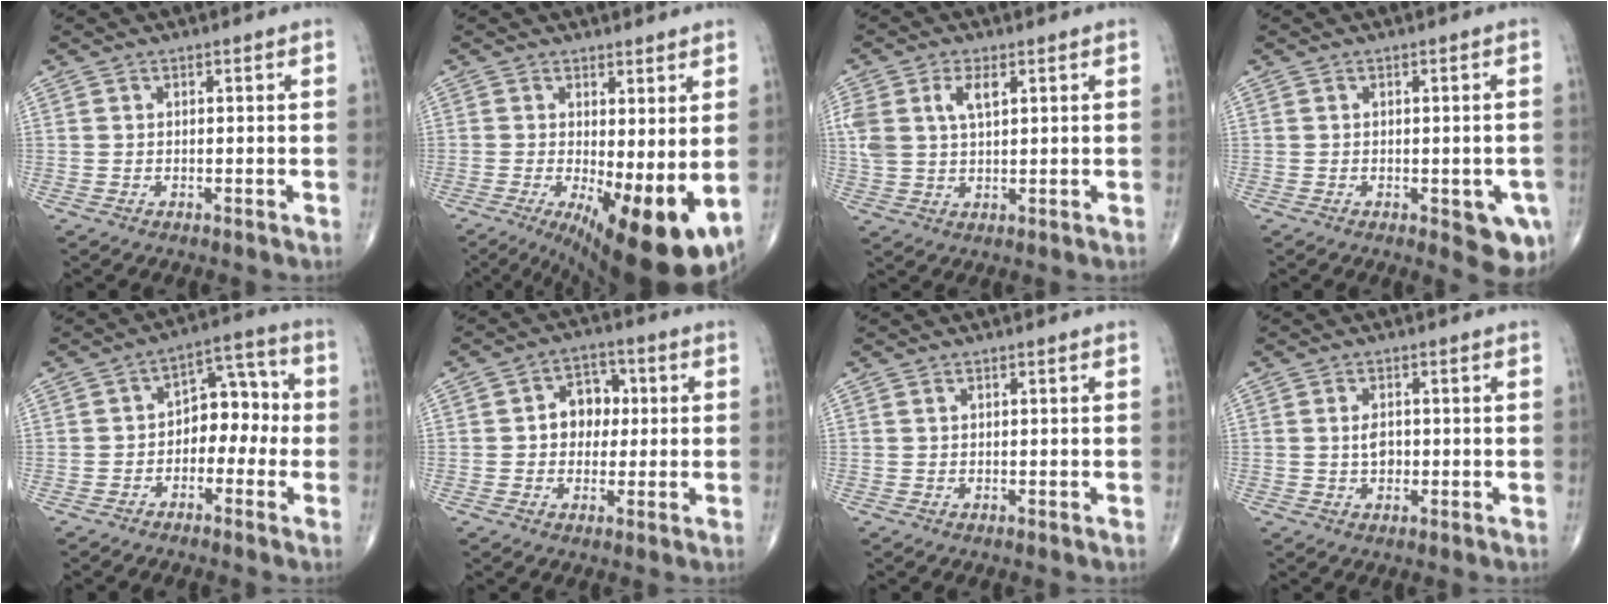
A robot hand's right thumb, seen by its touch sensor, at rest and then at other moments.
{"total": 13.9, "force": [-2.3, 4.7, 12.9], "torque": [-0.186, -0.027, -0.016]}
{"total": 7.0, "force": [2.6, 3.6, 5.5], "torque": [-0.122, 0.004, 0.054]}
{"total": 6.7, "force": [-2.2, 2.7, 5.7], "torque": [-0.044, -0.006, -0.021]}
{"total": 8.6, "force": [-1.5, 5.9, 6.1], "torque": [-0.047, 0.044, -0.039]}
{"total": 7.0, "force": [0.6, 5.6, 4.2], "torque": [-0.028, 0.014, 0.002]}
{"total": 0.0}
{"total": 2.6, "force": [0.0, 1.7, 2.0], "torque": [-0.028, 0.001, -0.001]}